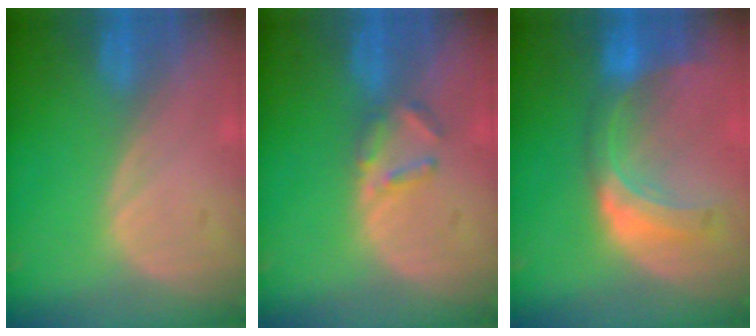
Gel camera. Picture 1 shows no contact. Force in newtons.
{"total": 3.0, "press": 3.0, "slide": 0.4}
{"total": 8.0, "press": 7.1, "slide": 3.8}